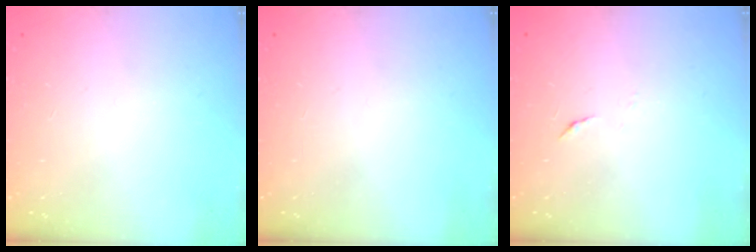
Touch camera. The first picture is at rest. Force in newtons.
{"total": 0.0}
{"total": 3.9, "press": 3.9, "slide": 0.4}